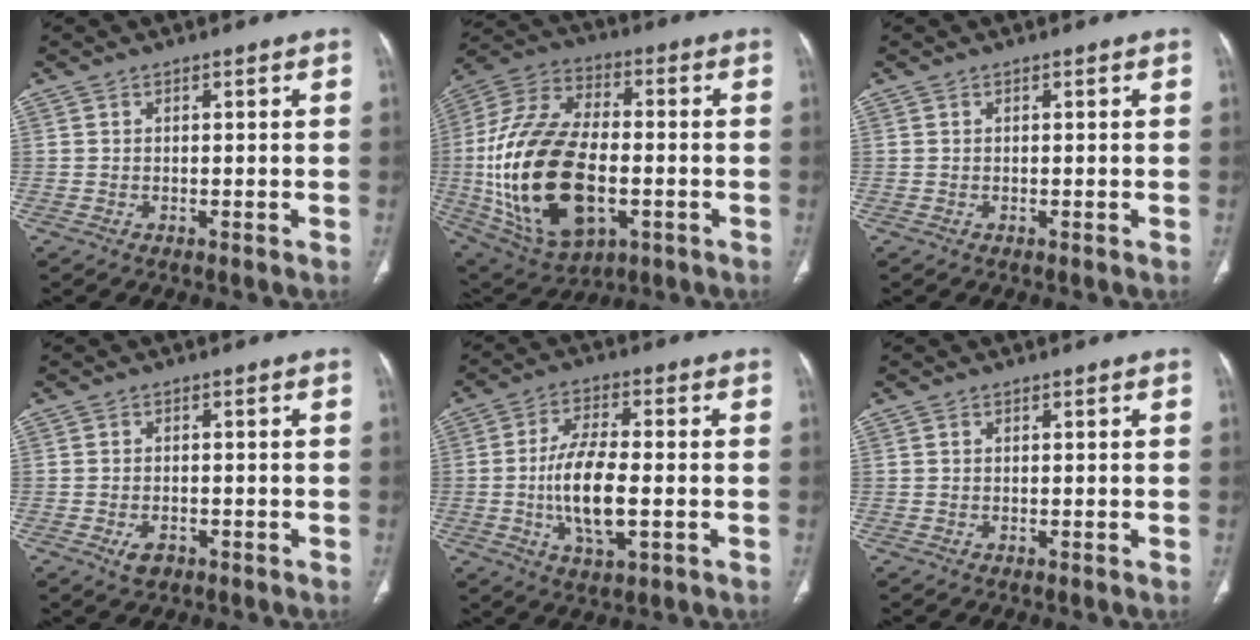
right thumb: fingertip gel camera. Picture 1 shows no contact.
{"total": 26.7, "force": [-4.1, 15.0, 21.7], "torque": [-0.430, 0.009, -0.051]}
{"total": 0.0}
{"total": 2.9, "force": [-1.5, 1.8, 1.8], "torque": [-0.030, 0.003, -0.018]}
{"total": 11.5, "force": [-1.7, 4.5, 10.5], "torque": [-0.202, 0.003, -0.031]}
{"total": 0.0}